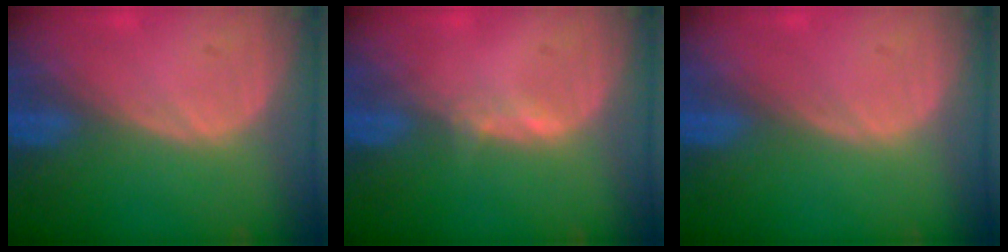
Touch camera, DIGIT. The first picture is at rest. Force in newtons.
{"total": 1.1, "press": 1.1, "slide": 0.3}
{"total": 0.0}